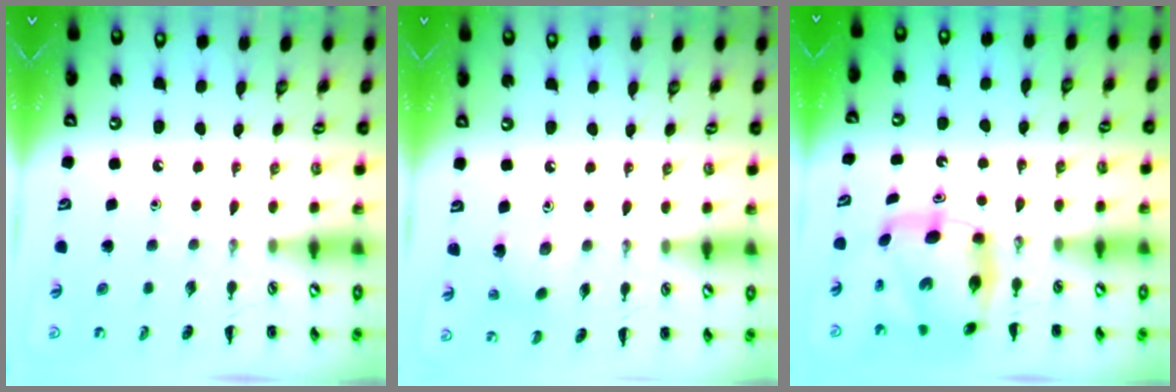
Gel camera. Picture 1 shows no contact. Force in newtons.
{"total": 1.7, "press": 1.6, "slide": 0.7}
{"total": 8.1, "press": 7.8, "slide": 2.2}